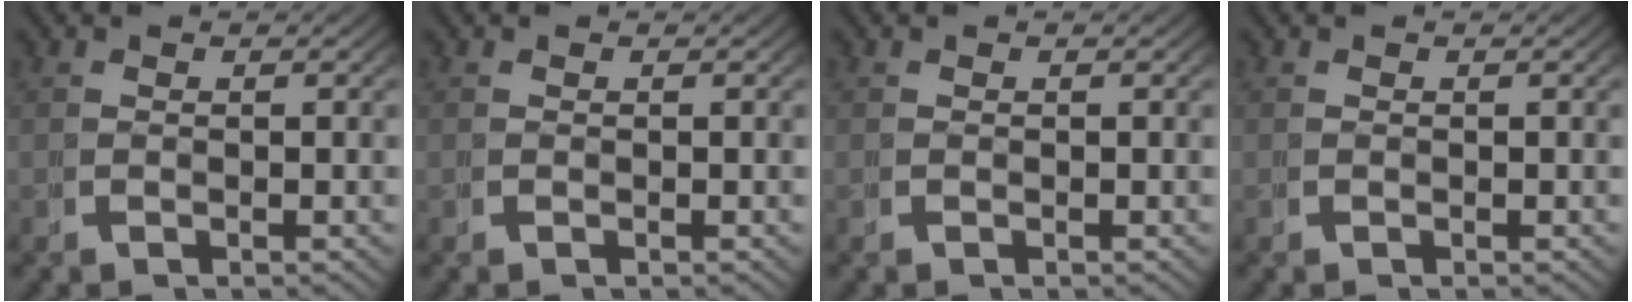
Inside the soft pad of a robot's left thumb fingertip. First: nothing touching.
{"total": 0.0}
{"total": 0.0}
{"total": 0.0}